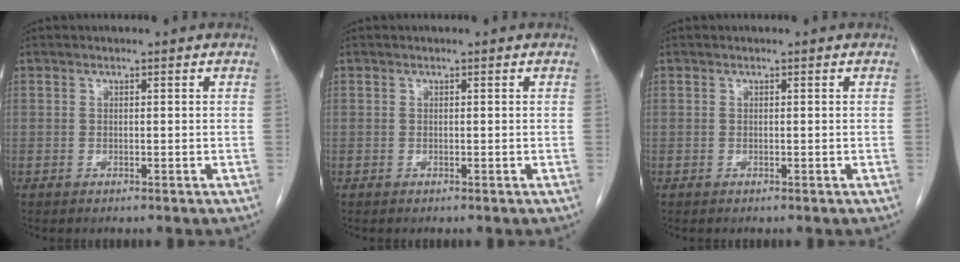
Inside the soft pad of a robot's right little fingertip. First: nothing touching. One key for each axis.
{"total": 0.0}
{"total": 0.0}